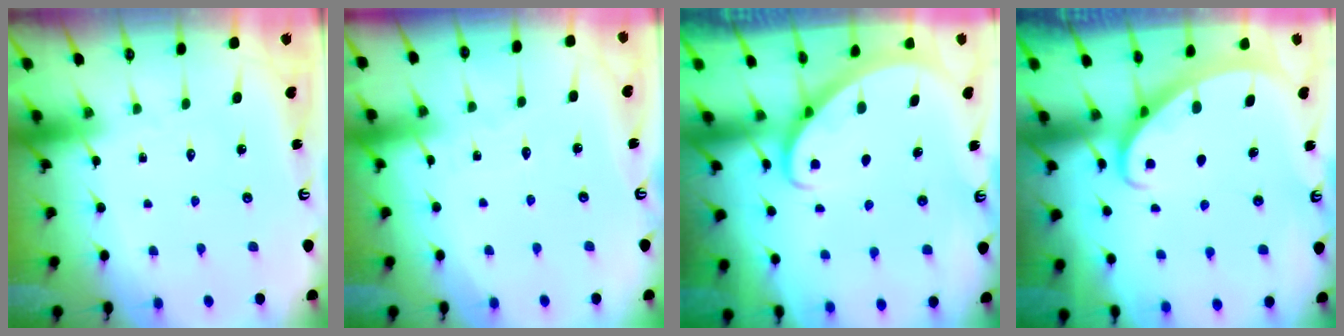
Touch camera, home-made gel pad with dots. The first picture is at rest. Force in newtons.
{"total": 2.2, "press": 2.2, "slide": 0.2}
{"total": 2.9, "press": 2.9, "slide": 0.2}
{"total": 2.3, "press": 2.3, "slide": 0.2}